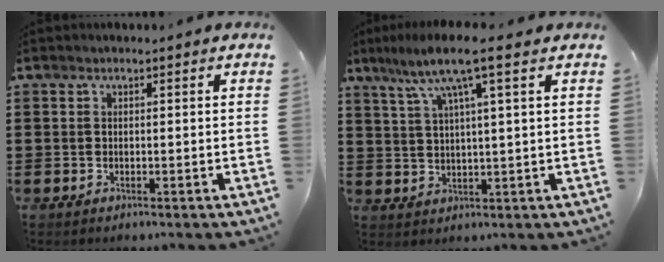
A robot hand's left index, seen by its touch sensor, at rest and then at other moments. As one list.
[{"total": 7.4, "force": [4.1, 0.4, 6.1], "torque": [-0.131, -0.004, 0.065]}]